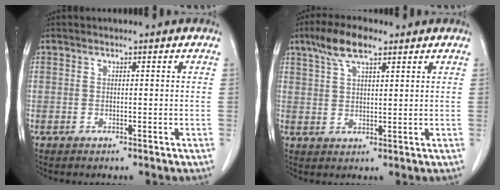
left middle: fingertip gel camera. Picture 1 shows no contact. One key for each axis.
{"total": 6.8, "fx": 4.4, "fy": 1.8, "fz": 4.8, "tx": -0.103, "ty": 0.016, "tz": 0.084}